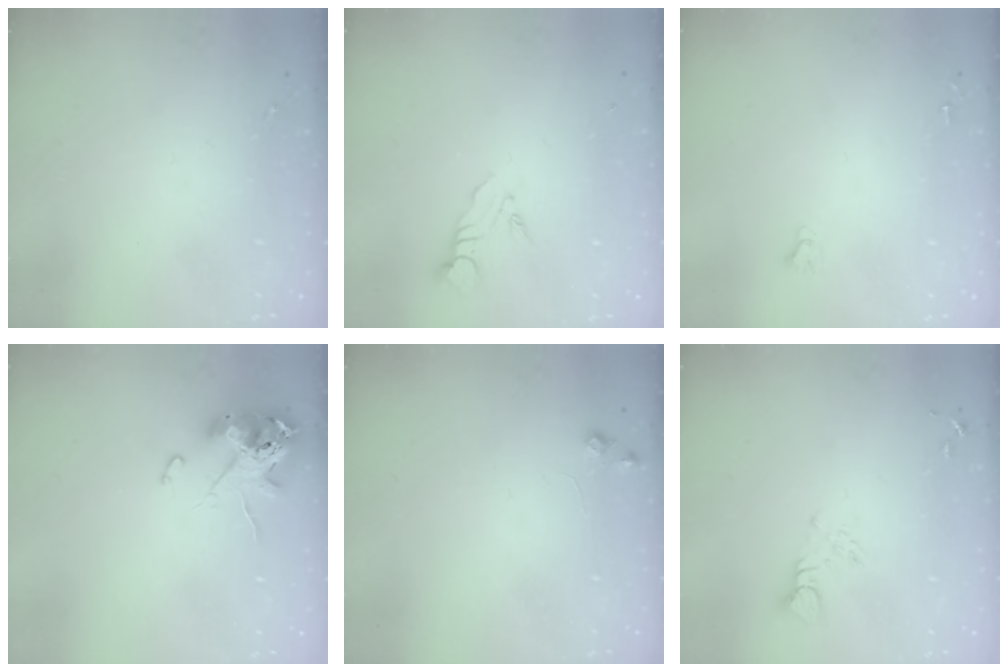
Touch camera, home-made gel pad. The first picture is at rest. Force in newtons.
{"total": 4.2, "press": 4.2, "slide": 0.1}
{"total": 2.4, "press": 2.4, "slide": 0.2}
{"total": 12.0, "press": 11.9, "slide": 1.9}
{"total": 5.7, "press": 5.6, "slide": 0.9}
{"total": 3.8, "press": 3.8, "slide": 0.3}